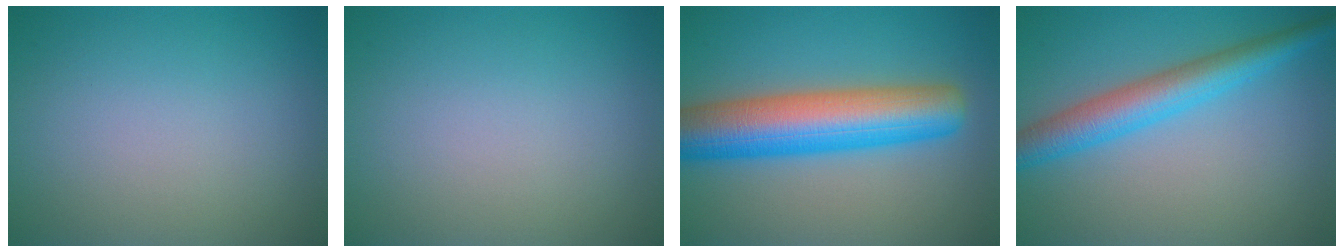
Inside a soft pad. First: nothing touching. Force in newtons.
{"total": 0.0}
{"total": 9.8, "press": 9.8, "slide": 0.2}
{"total": 5.0, "press": 5.0, "slide": 0.2}